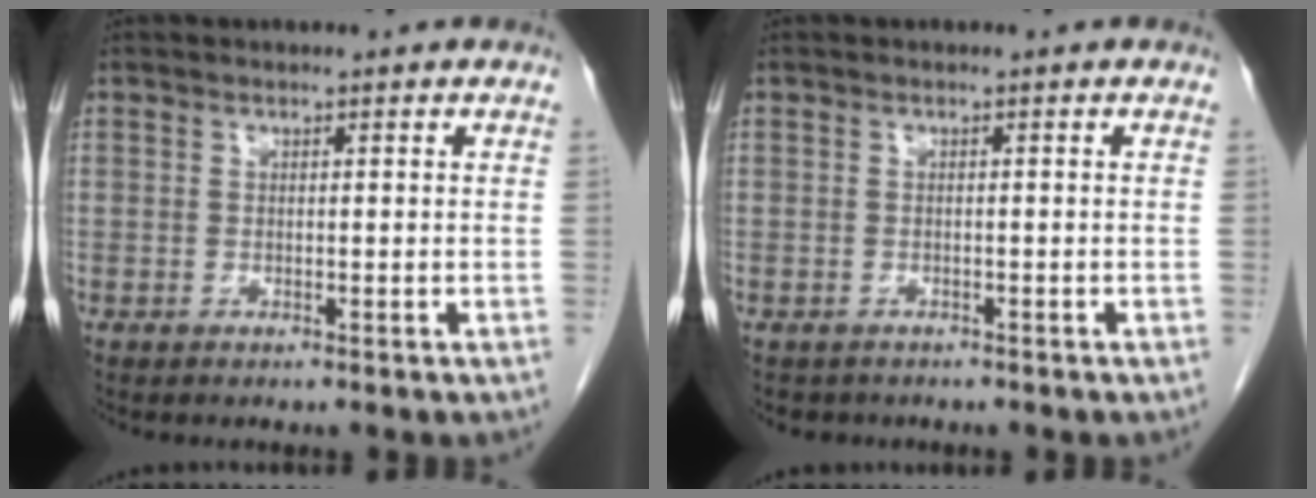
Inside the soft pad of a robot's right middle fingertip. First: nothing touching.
{"total": 2.1, "force": [-1.7, 1.2, 0.1], "torque": [-0.007, 0.002, -0.024]}